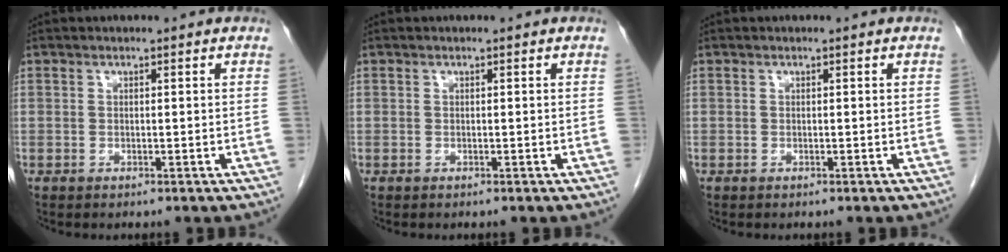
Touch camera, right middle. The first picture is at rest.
{"total": 0.0}
{"total": 0.0}